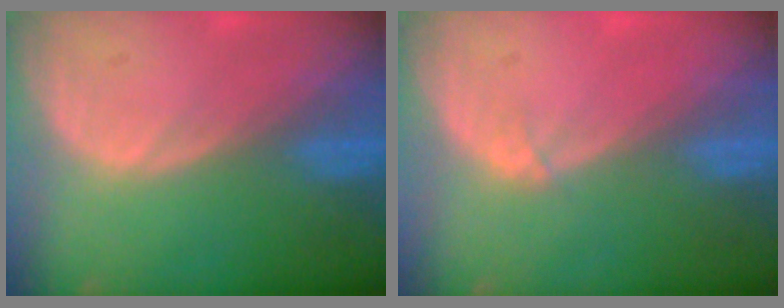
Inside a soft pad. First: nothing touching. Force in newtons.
{"total": 0.7, "press": 0.6, "slide": 0.3}